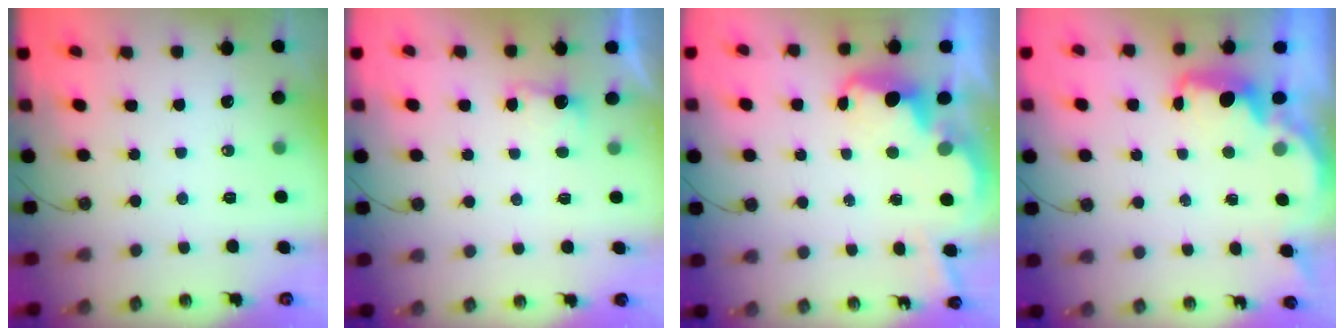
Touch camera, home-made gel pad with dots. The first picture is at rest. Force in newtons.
{"total": 3.3, "press": 3.2, "slide": 0.9}
{"total": 4.0, "press": 3.9, "slide": 0.6}
{"total": 2.2, "press": 2.1, "slide": 0.7}